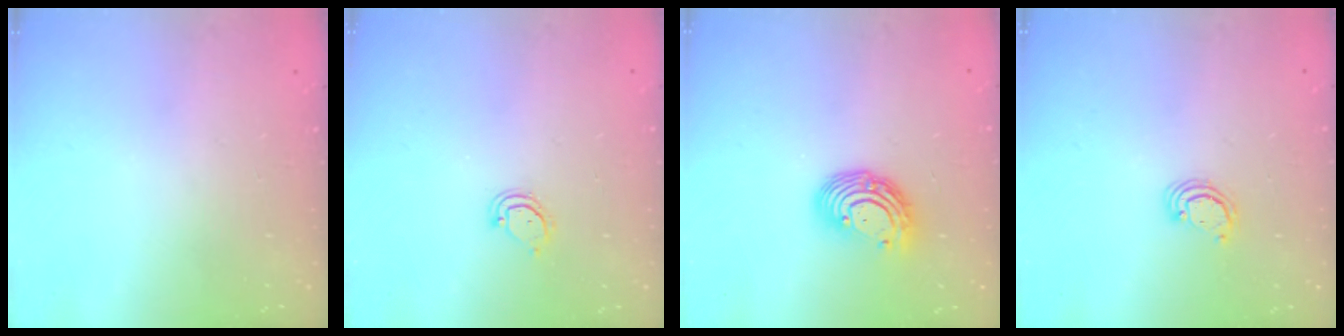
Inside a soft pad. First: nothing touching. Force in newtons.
{"total": 4.0, "press": 4.0, "slide": 0.4}
{"total": 9.8, "press": 9.7, "slide": 0.9}
{"total": 2.6, "press": 2.5, "slide": 0.2}